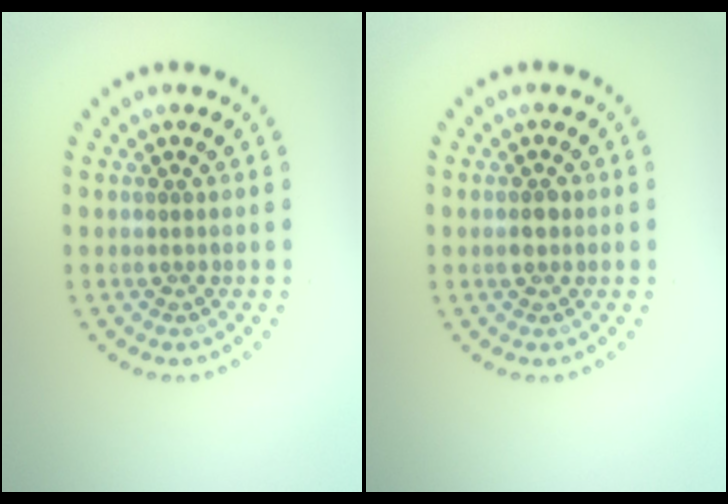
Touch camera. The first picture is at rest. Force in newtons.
{"total": 1.0, "press": 0.9, "slide": 0.2}